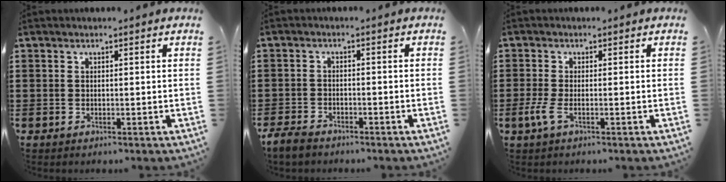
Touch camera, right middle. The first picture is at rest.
{"total": 2.8, "force": [-2.4, 0.9, 0.9], "torque": [-0.033, 0.000, -0.054]}
{"total": 2.4, "force": [-0.7, 0.6, 2.2], "torque": [-0.055, -0.005, -0.017]}